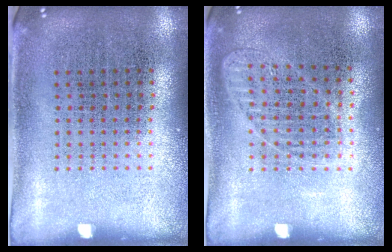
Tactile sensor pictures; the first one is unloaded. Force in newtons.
{"total": 1.1, "press": 1.1, "slide": 0.2}